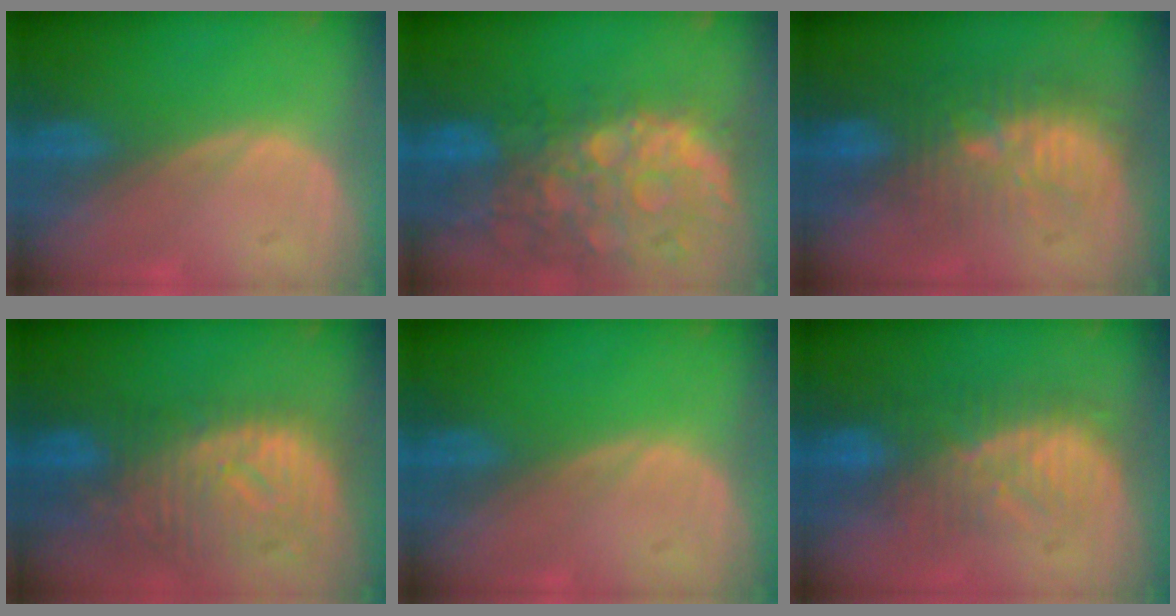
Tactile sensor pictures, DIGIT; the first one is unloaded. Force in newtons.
{"total": 13.8, "press": 11.2, "slide": 8.1}
{"total": 9.3, "press": 8.9, "slide": 2.5}
{"total": 10.8, "press": 9.6, "slide": 5.0}
{"total": 0.0}
{"total": 8.4, "press": 8.2, "slide": 2.0}